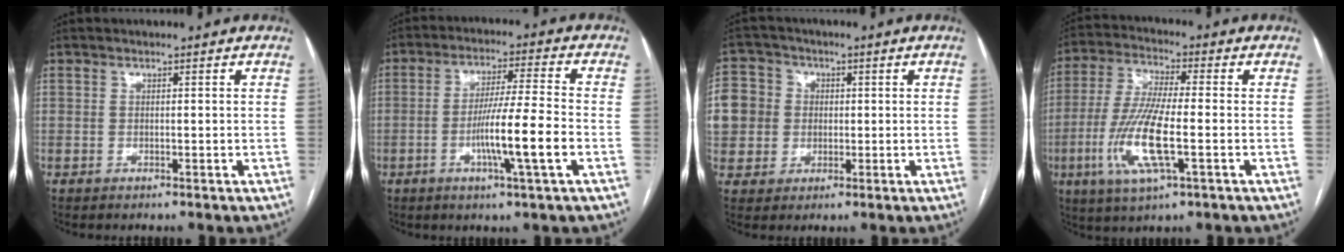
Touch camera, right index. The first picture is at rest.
{"total": 10.0, "force": [-2.8, -0.6, 9.6], "torque": [-0.171, -0.006, -0.051]}
{"total": 17.2, "force": [1.3, 16.2, 5.5], "torque": [-0.197, 0.056, 0.040]}
{"total": 12.3, "force": [-3.4, 1.8, 11.7], "torque": [-0.250, -0.013, -0.066]}